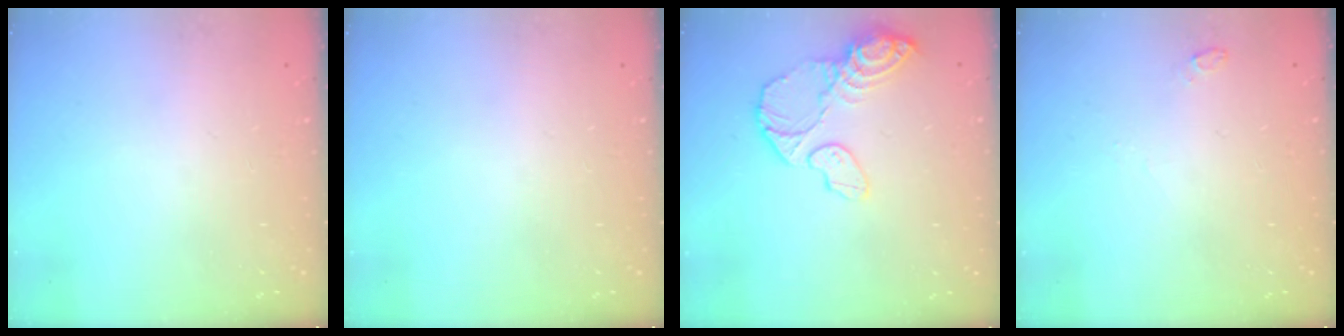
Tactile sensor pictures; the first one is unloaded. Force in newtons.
{"total": 0.0}
{"total": 11.3, "press": 11.2, "slide": 1.8}
{"total": 4.7, "press": 2.7, "slide": 3.9}